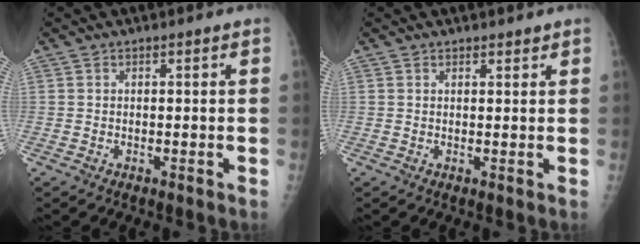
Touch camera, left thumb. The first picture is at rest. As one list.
[{"total": 1.2, "force": [1.1, 0.4, 0.3], "torque": [0.002, -0.007, 0.015]}]